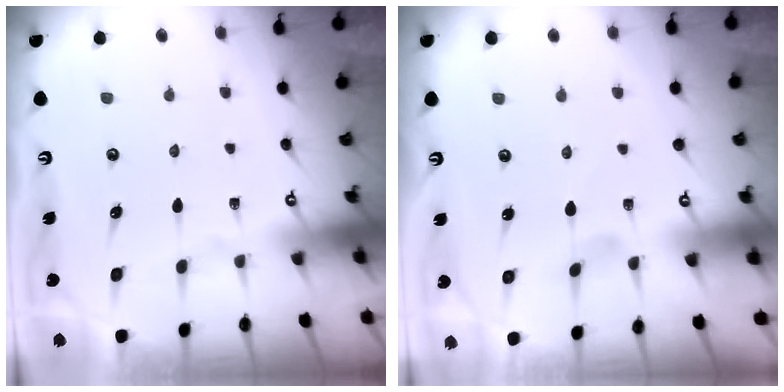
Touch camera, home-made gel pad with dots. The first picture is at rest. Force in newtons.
{"total": 0.0}